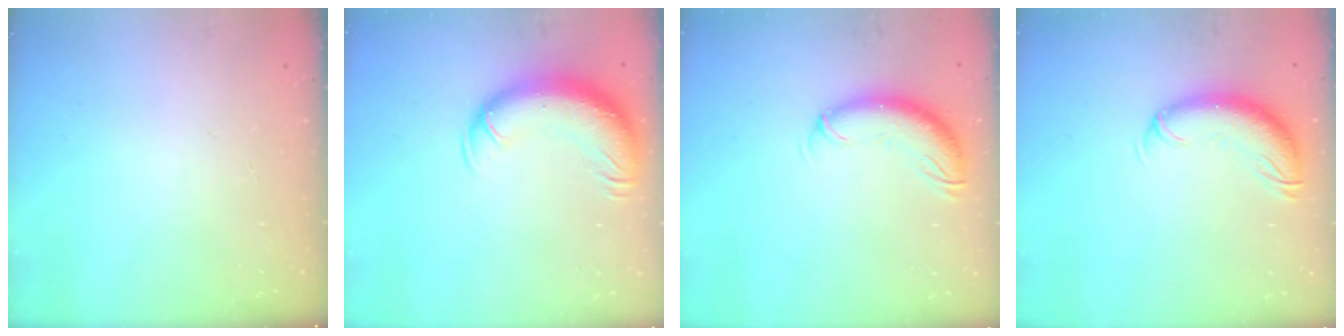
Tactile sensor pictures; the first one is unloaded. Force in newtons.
{"total": 13.1, "press": 12.8, "slide": 3.1}
{"total": 10.6, "press": 10.4, "slide": 2.2}
{"total": 11.2, "press": 10.8, "slide": 2.9}